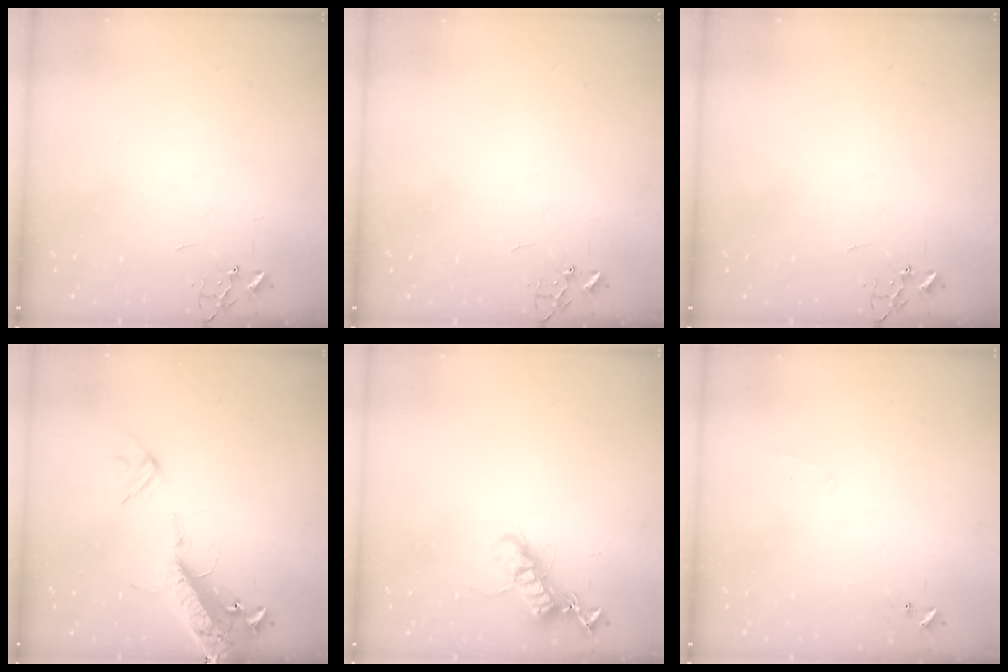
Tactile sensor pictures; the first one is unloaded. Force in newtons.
{"total": 0.0}
{"total": 0.0}
{"total": 16.4, "press": 16.1, "slide": 3.1}
{"total": 12.9, "press": 12.9, "slide": 0.3}
{"total": 5.0, "press": 5.0, "slide": 0.9}